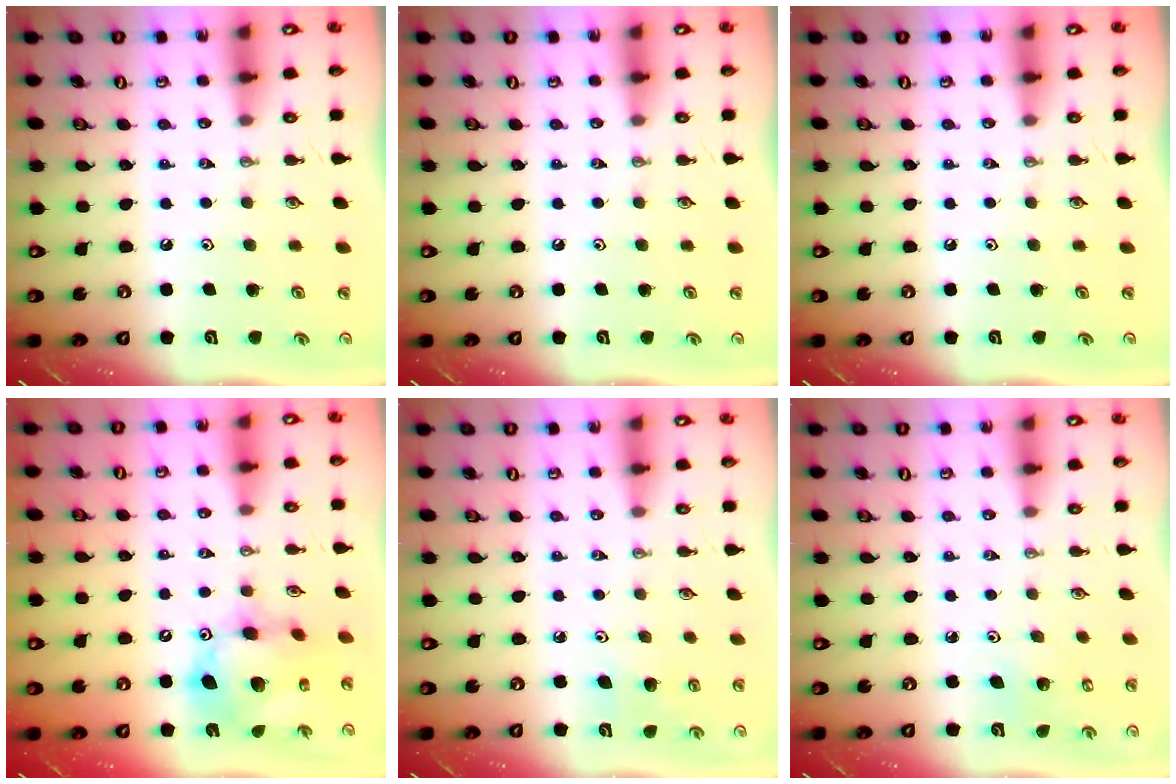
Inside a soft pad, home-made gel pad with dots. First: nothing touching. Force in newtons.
{"total": 0.0}
{"total": 0.0}
{"total": 15.2, "press": 15.1, "slide": 1.5}
{"total": 6.3, "press": 6.1, "slide": 1.6}
{"total": 4.8, "press": 4.8, "slide": 0.4}